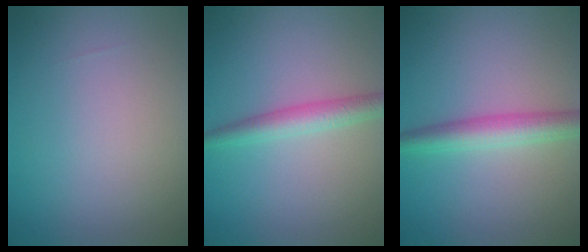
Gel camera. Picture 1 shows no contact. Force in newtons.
{"total": 2.9, "press": 2.9, "slide": 0.0}
{"total": 3.8, "press": 3.8, "slide": 0.1}